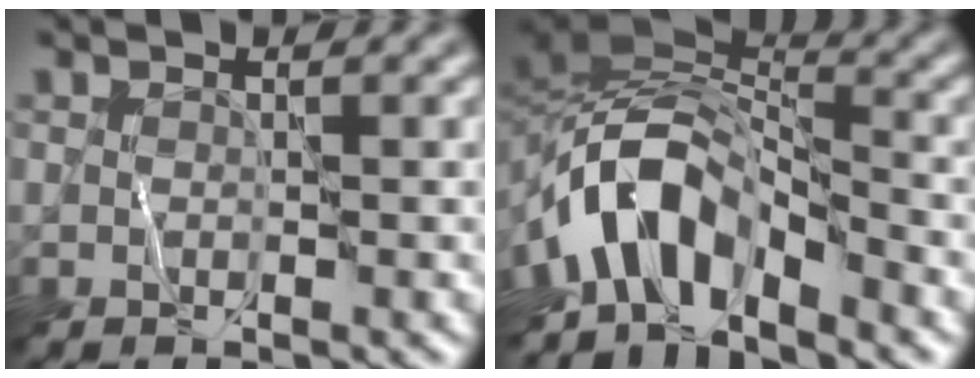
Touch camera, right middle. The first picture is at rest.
{"total": 7.9, "force": [-4.4, 4.0, 5.2], "torque": [-0.076, 0.011, -0.091]}